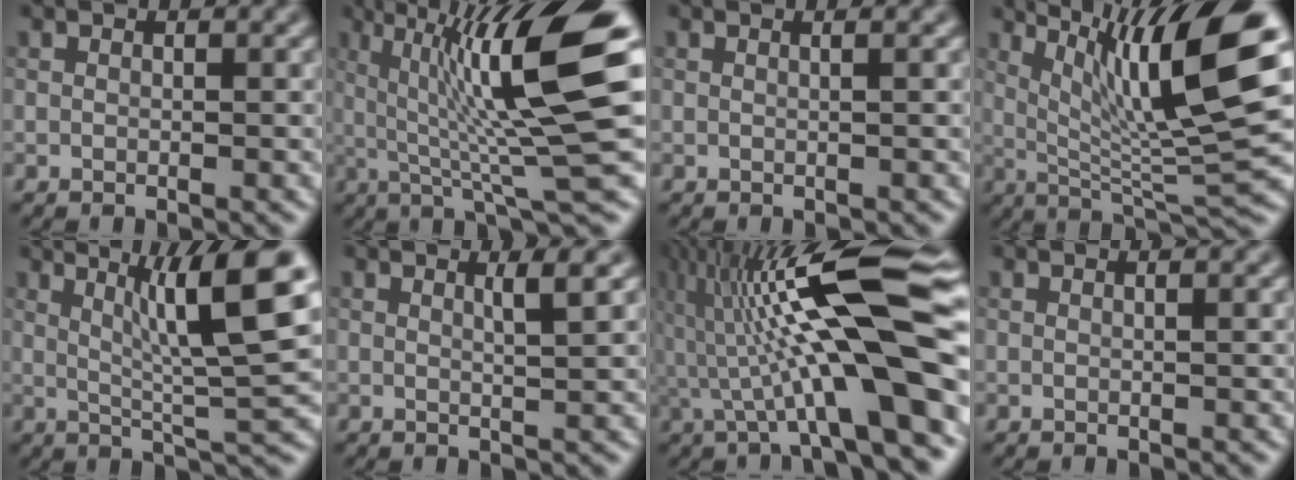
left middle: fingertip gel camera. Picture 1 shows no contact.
{"total": 12.6, "force": [2.5, 1.6, 12.3], "torque": [-0.187, 0.012, 0.045]}
{"total": 1.5, "force": [0.5, 0.7, 1.2], "torque": [-0.007, 0.001, -0.011]}
{"total": 11.8, "force": [4.1, 2.1, 10.8], "torque": [-0.170, 0.002, 0.079]}
{"total": 8.9, "force": [3.1, 1.2, 8.3], "torque": [-0.119, 0.009, 0.055]}
{"total": 1.7, "force": [0.7, 0.4, 1.5], "torque": [-0.017, 0.002, 0.008]}
{"total": 14.8, "force": [0.2, 2.7, 14.6], "torque": [-0.238, 0.033, 0.002]}
{"total": 0.9, "force": [0.3, 0.4, 0.7], "torque": [-0.007, 0.000, -0.007]}